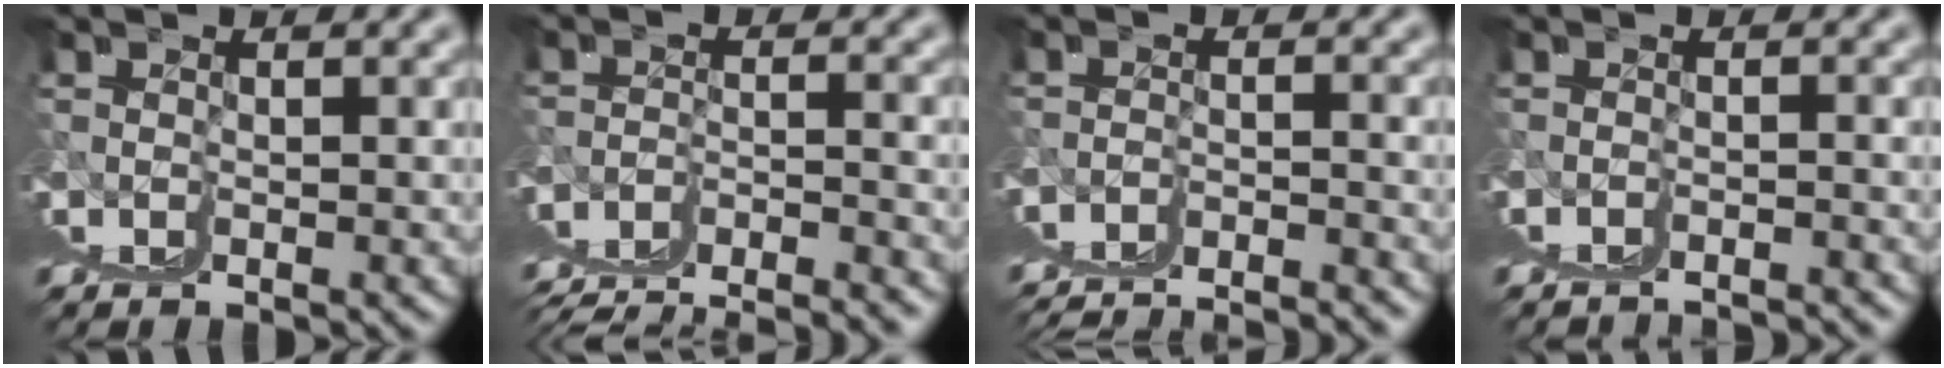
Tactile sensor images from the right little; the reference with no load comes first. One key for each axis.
{"total": 2.9, "fx": 0.1, "fy": -0.1, "fz": 2.9, "tx": -0.047, "ty": -0.002, "tz": 0.011}
{"total": 3.6, "fx": 0.6, "fy": -0.2, "fz": 3.5, "tx": -0.043, "ty": 0.010, "tz": 0.012}
{"total": 1.4, "fx": 0.2, "fy": -0.1, "fz": 1.4, "tx": -0.006, "ty": 0.009, "tz": 0.002}